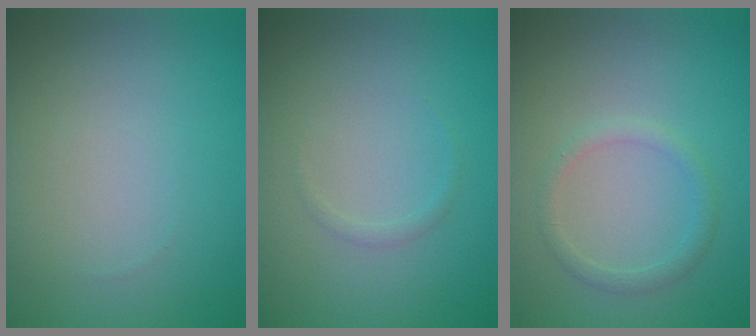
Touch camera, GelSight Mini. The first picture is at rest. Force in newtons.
{"total": 0.6, "press": 0.6, "slide": 0.1}
{"total": 1.4, "press": 1.4, "slide": 0.1}